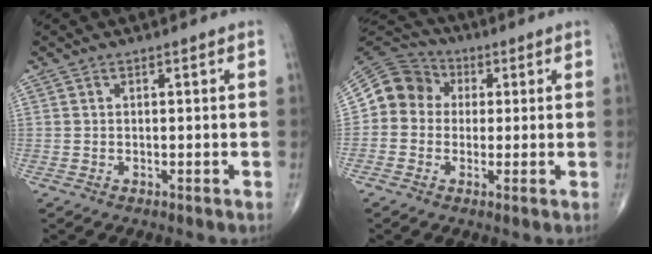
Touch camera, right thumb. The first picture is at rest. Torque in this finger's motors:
{"motor_torque": [-0.24, 0.25, 0.04, -0.04, 0.02]}